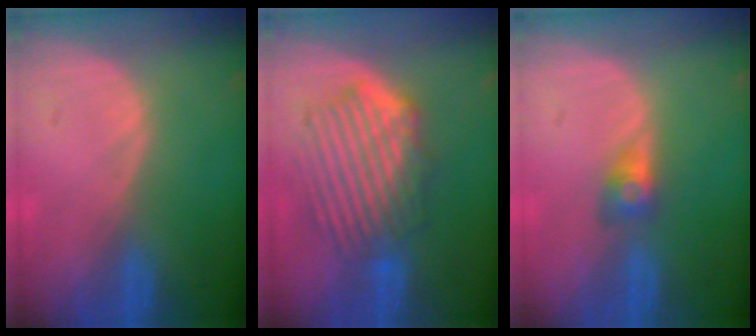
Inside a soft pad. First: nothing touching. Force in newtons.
{"total": 9.1, "press": 8.2, "slide": 4.0}
{"total": 2.8, "press": 2.4, "slide": 1.5}